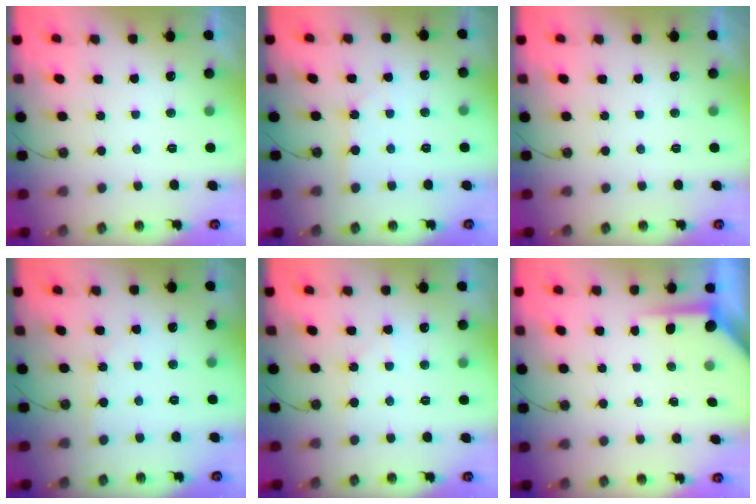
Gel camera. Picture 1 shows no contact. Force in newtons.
{"total": 2.1, "press": 2.1, "slide": 0.3}
{"total": 0.0}
{"total": 2.7, "press": 2.7, "slide": 0.5}
{"total": 4.7, "press": 4.6, "slide": 0.7}
{"total": 5.1, "press": 5.1, "slide": 0.5}